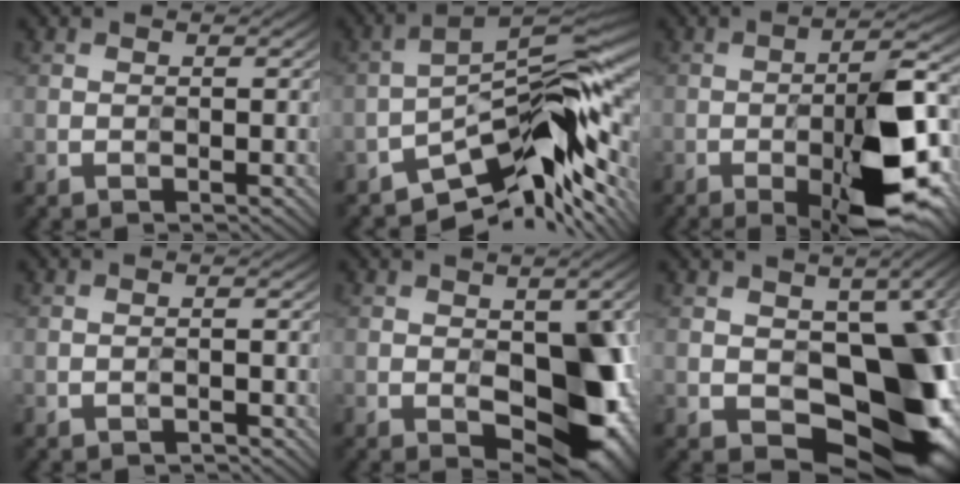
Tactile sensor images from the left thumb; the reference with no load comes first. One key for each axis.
{"total": 12.0, "fx": -7.5, "fy": 3.4, "fz": 8.7, "tx": -0.129, "ty": 0.008, "tz": -0.131}
{"total": 12.1, "fx": -5.4, "fy": 2.9, "fz": 10.4, "tx": -0.154, "ty": 0.007, "tz": -0.086}
{"total": 1.1, "fx": -0.7, "fy": -0.4, "fz": -0.8, "tx": 0.016, "ty": 0.004, "tz": -0.009}
{"total": 11.2, "fx": -2.8, "fy": 6.2, "fz": 8.9, "tx": -0.113, "ty": -0.007, "tz": -0.038}
{"total": 14.0, "fx": -2.1, "fy": 9.2, "fz": 10.4, "tx": -0.120, "ty": -0.019, "tz": -0.023}